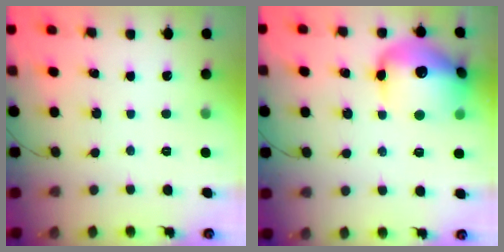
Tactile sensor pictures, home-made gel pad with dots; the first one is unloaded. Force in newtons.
{"total": 19.7, "press": 19.6, "slide": 1.7}